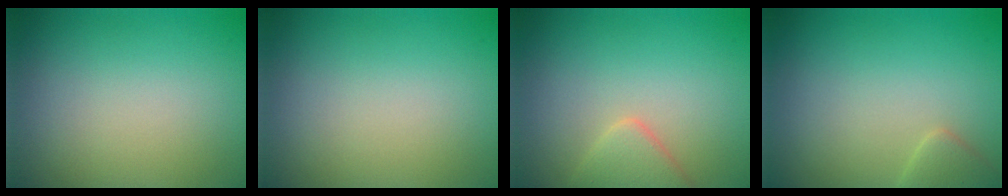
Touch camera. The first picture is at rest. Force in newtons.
{"total": 0.0}
{"total": 2.3, "press": 2.3, "slide": 0.2}
{"total": 1.5, "press": 1.5, "slide": 0.1}